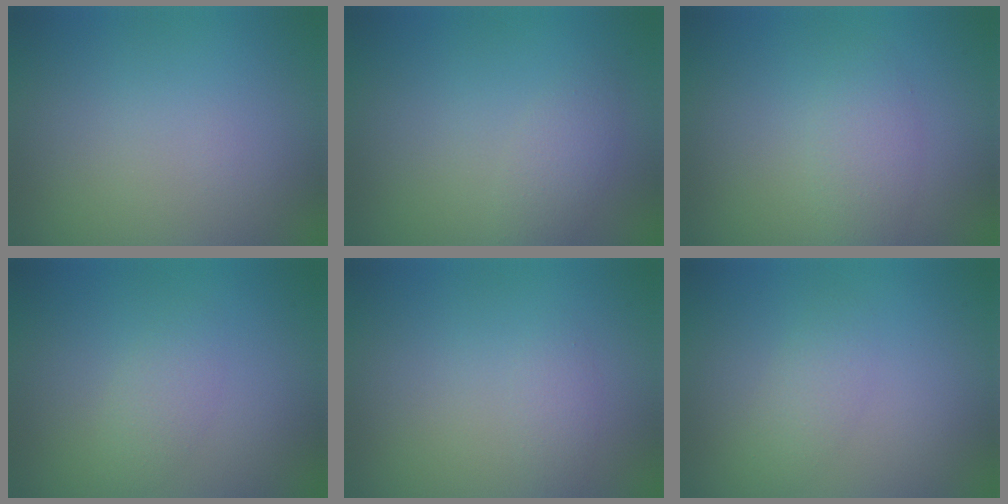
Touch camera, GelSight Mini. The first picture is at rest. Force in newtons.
{"total": 2.0, "press": 2.0, "slide": 0.0}
{"total": 2.1, "press": 2.1, "slide": 0.1}
{"total": 1.7, "press": 1.7, "slide": 0.1}
{"total": 1.0, "press": 1.0, "slide": 0.0}
{"total": 1.7, "press": 1.7, "slide": 0.0}